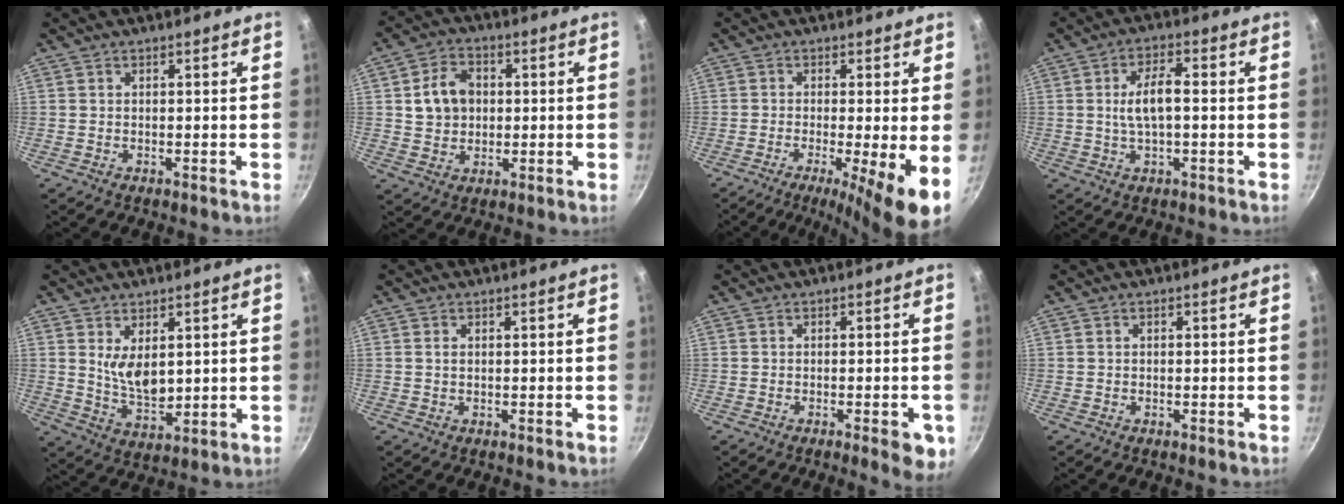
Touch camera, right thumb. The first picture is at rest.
{"total": 8.6, "force": [1.2, 6.8, 5.1], "torque": [-0.064, 0.006, 0.019]}
{"total": 10.8, "force": [-3.5, 1.6, 10.1], "torque": [-0.146, -0.021, -0.052]}
{"total": 6.6, "force": [0.2, 2.6, 6.1], "torque": [-0.121, 0.013, 0.001]}
{"total": 7.1, "force": [2.1, 3.7, 5.7], "torque": [-0.086, -0.027, 0.052]}
{"total": 0.9, "force": [0.2, 0.6, 0.7], "torque": [-0.013, 0.001, 0.006]}
{"total": 5.5, "force": [-2.4, 1.5, 4.7], "torque": [-0.051, 0.000, -0.028]}
{"total": 0.0}